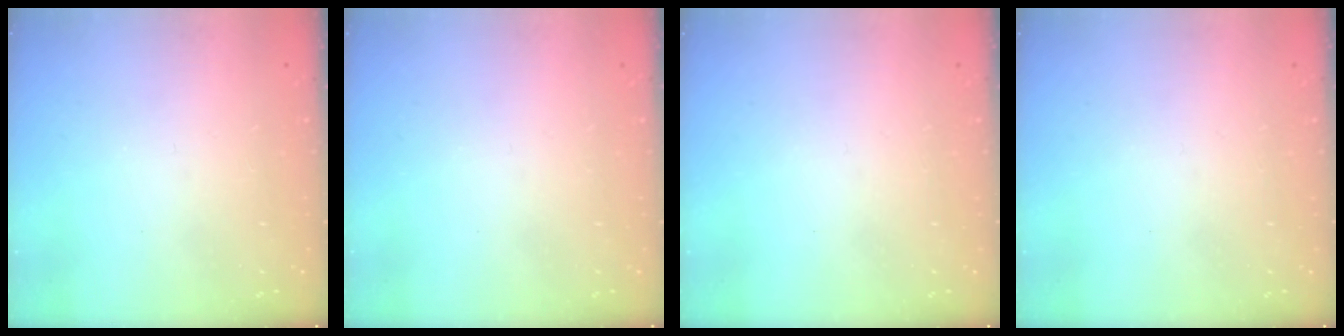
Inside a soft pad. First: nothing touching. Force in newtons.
{"total": 0.0}
{"total": 0.0}
{"total": 0.0}